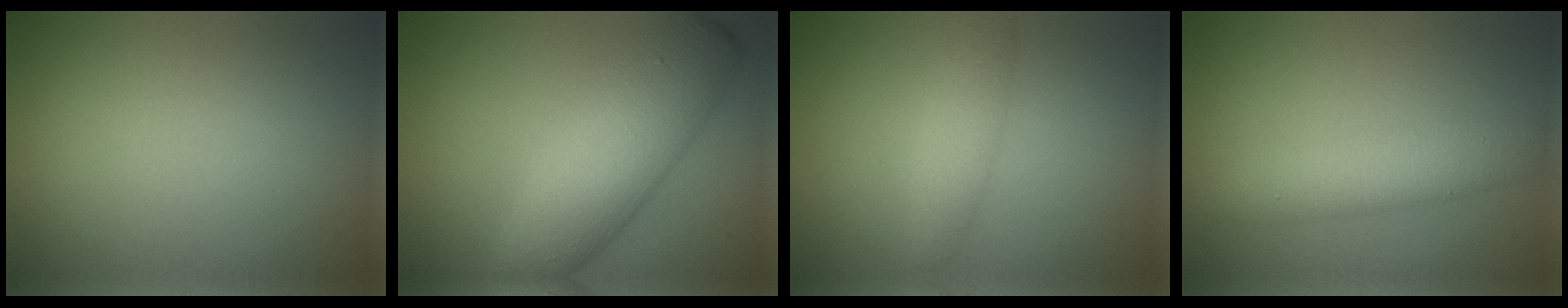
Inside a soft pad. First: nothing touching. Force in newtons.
{"total": 7.6, "press": 7.6, "slide": 0.2}
{"total": 2.5, "press": 2.5, "slide": 0.1}
{"total": 3.7, "press": 3.7, "slide": 0.1}